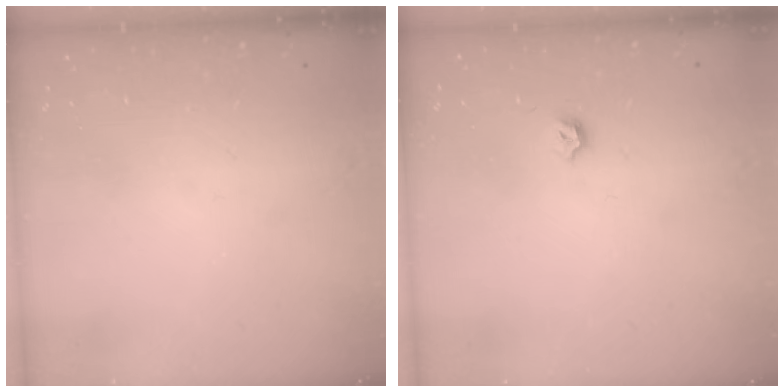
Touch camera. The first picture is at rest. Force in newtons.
{"total": 3.4, "press": 3.3, "slide": 0.7}